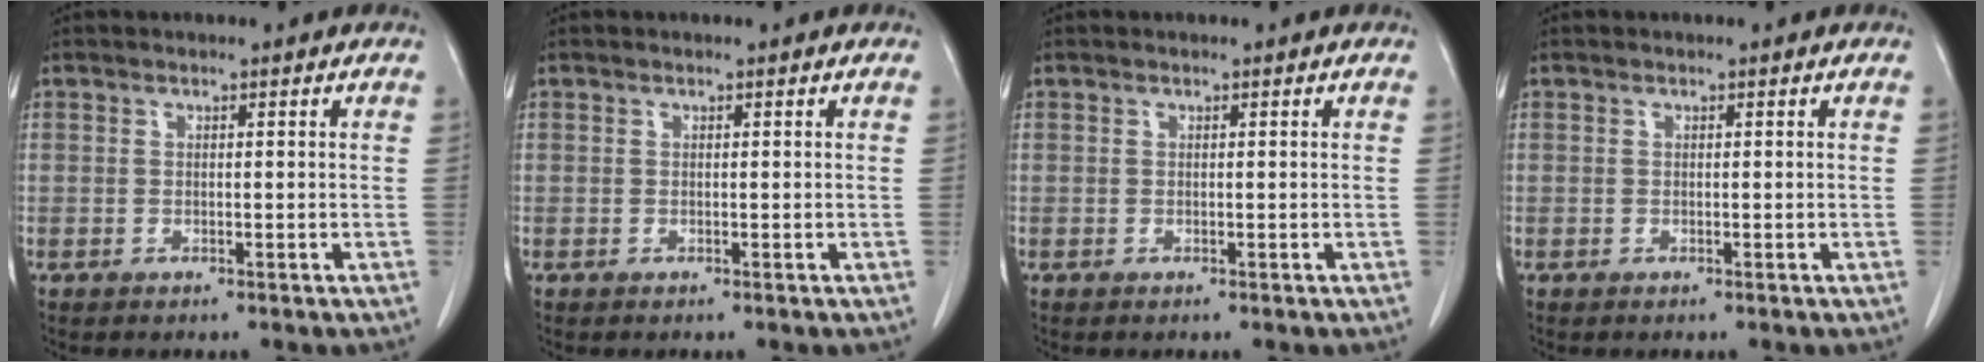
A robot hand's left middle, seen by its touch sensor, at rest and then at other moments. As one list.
[{"total": 0.0}, {"total": 0.0}, {"total": 0.0}]